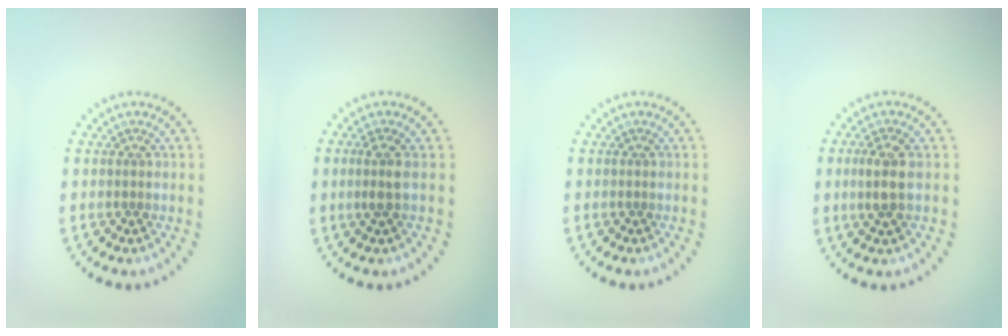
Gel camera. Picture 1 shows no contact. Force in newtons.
{"total": 1.6, "press": 1.2, "slide": 1.0}
{"total": 0.0}
{"total": 2.4, "press": 2.3, "slide": 0.9}